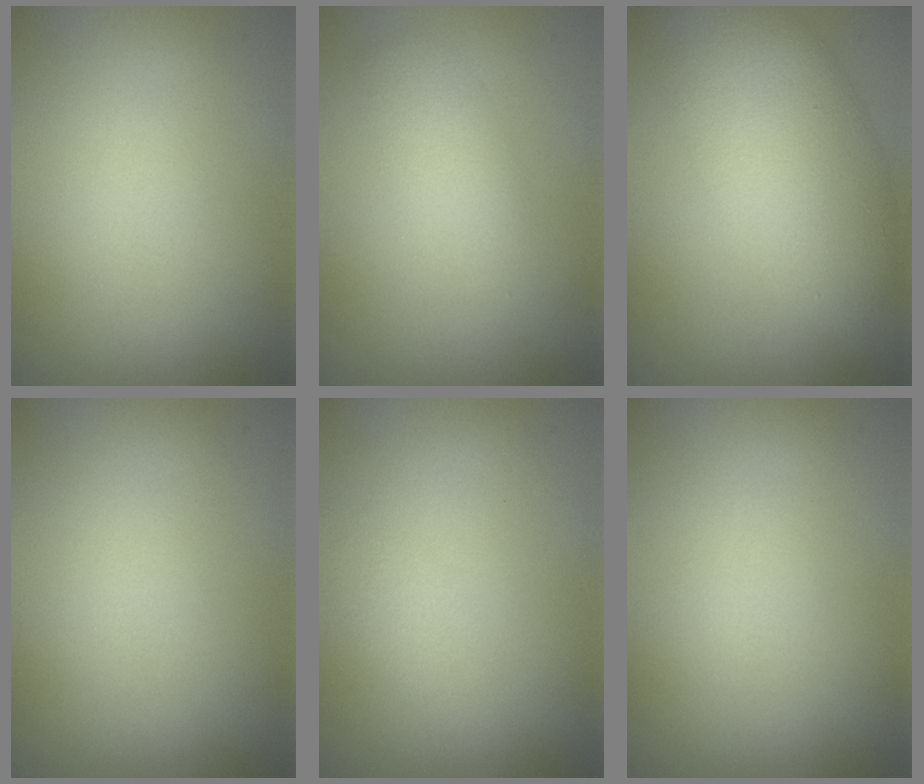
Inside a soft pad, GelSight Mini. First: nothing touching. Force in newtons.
{"total": 2.4, "press": 2.4, "slide": 0.2}
{"total": 7.5, "press": 7.5, "slide": 0.3}
{"total": 0.0}
{"total": 1.5, "press": 1.5, "slide": 0.1}
{"total": 0.0}